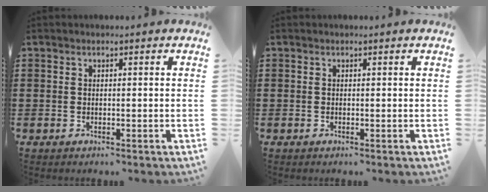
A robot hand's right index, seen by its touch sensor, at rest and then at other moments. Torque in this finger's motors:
{"motor_torque": [-0.08, -0.37, -0.02, -0.01]}